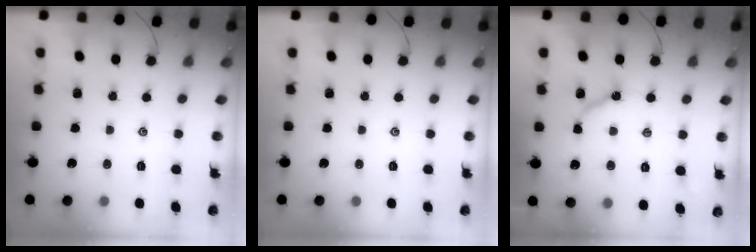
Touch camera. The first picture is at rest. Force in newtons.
{"total": 0.0}
{"total": 6.3, "press": 6.3, "slide": 0.4}